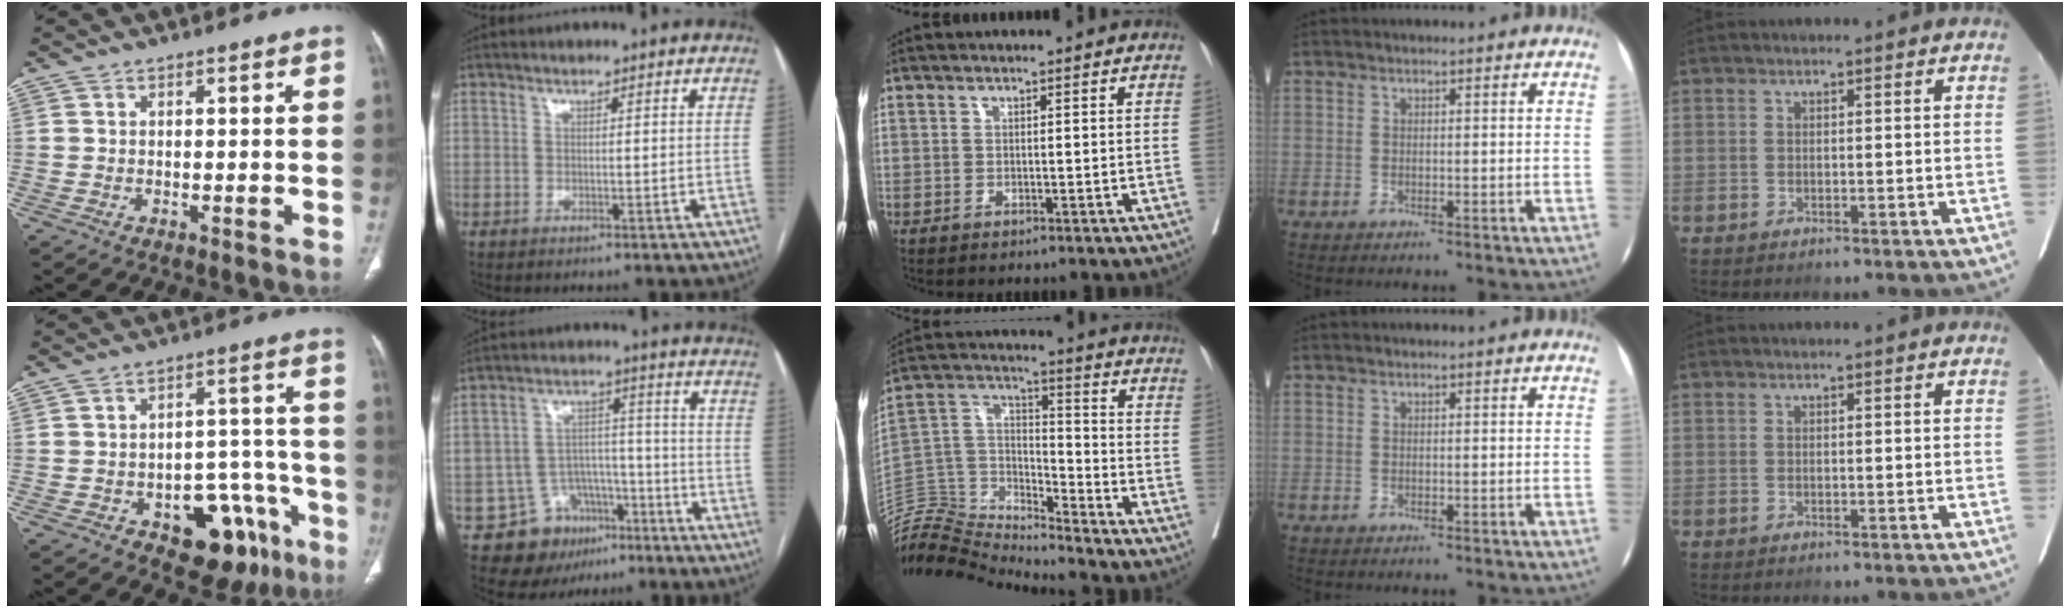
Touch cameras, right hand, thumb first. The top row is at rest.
{"thumb": {"total": 15.0, "force": [-7.8, 8.4, 9.6], "torque": [-0.076, 0.063, -0.097]}, "index": {"total": 10.5, "force": [-6.0, 7.9, 3.3], "torque": [-0.046, 0.037, -0.084]}, "middle": {"total": 11.9, "force": [-11.9, 0.0, -0.4], "torque": [0.016, 0.064, -0.229]}}